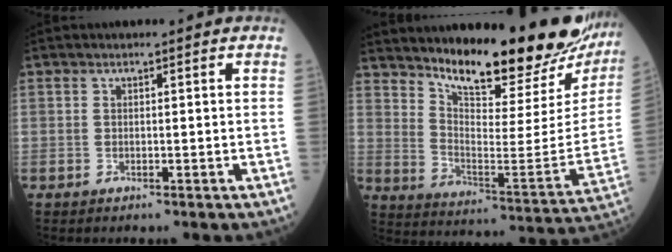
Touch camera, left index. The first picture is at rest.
{"total": 23.6, "force": [20.9, 4.0, 10.2], "torque": [-0.161, -0.085, 0.286]}